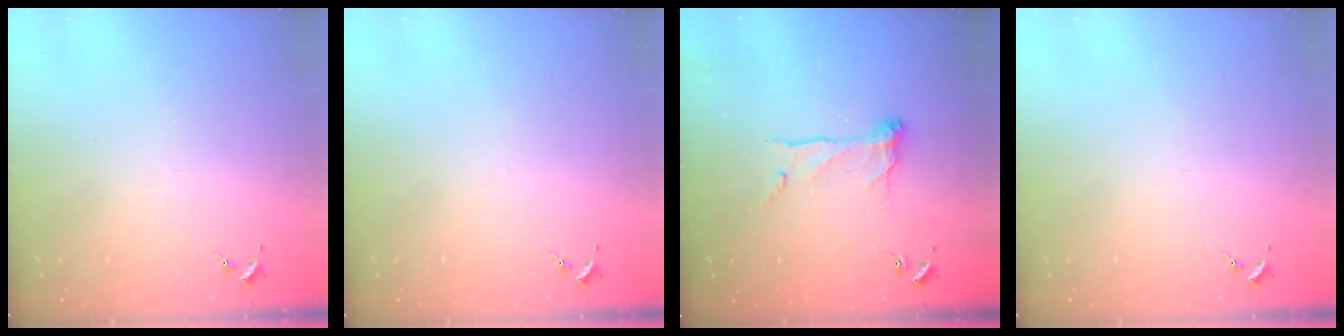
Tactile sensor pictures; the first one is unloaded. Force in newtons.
{"total": 0.0}
{"total": 11.4, "press": 11.3, "slide": 1.0}
{"total": 0.0}